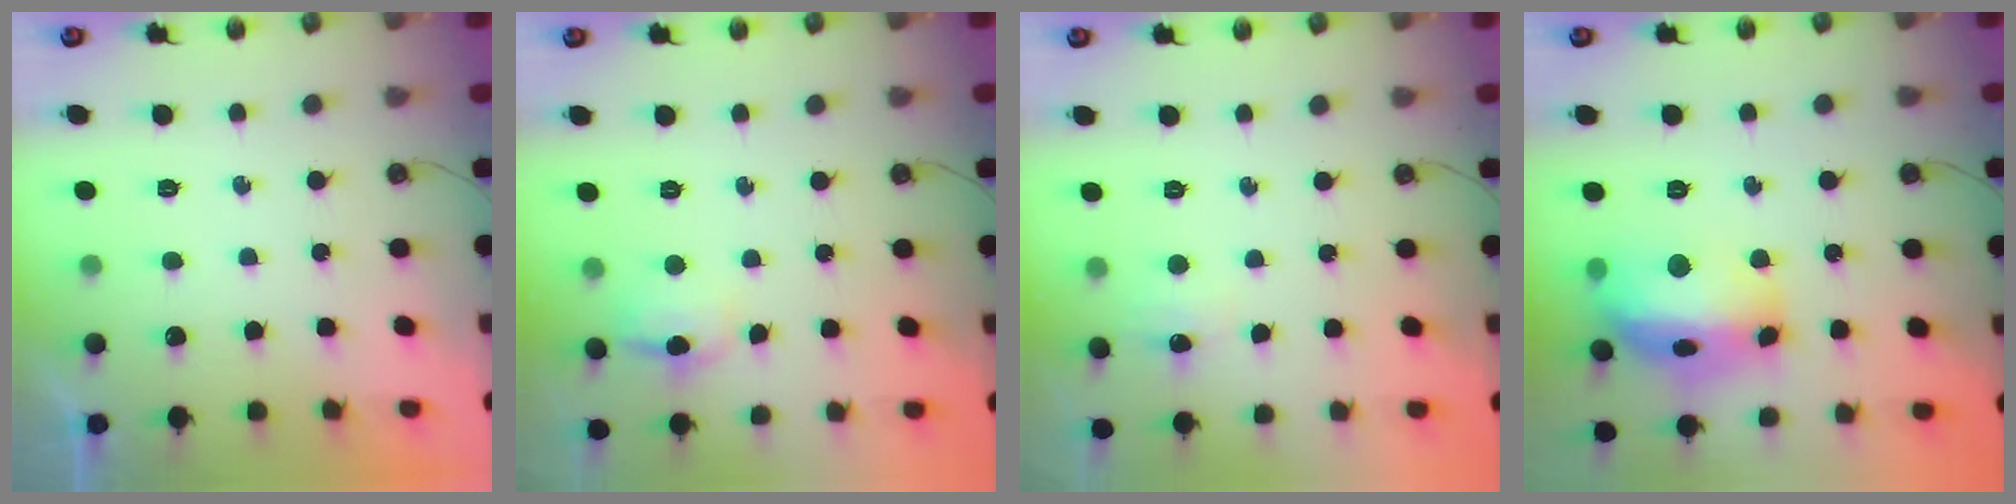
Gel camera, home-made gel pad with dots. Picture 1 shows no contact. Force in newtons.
{"total": 8.4, "press": 8.2, "slide": 1.4}
{"total": 5.5, "press": 5.5, "slide": 0.6}
{"total": 18.9, "press": 18.8, "slide": 1.6}